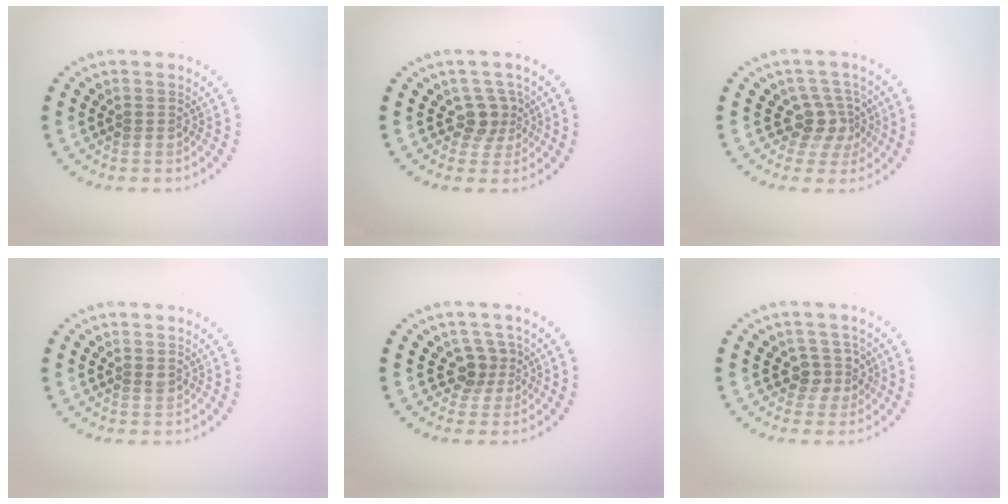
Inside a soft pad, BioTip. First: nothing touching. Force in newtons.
{"total": 2.3, "press": 1.7, "slide": 1.5}
{"total": 2.8, "press": 2.1, "slide": 1.8}
{"total": 0.6, "press": 0.5, "slide": 0.3}
{"total": 2.4, "press": 1.8, "slide": 1.5}
{"total": 2.2, "press": 1.9, "slide": 1.1}